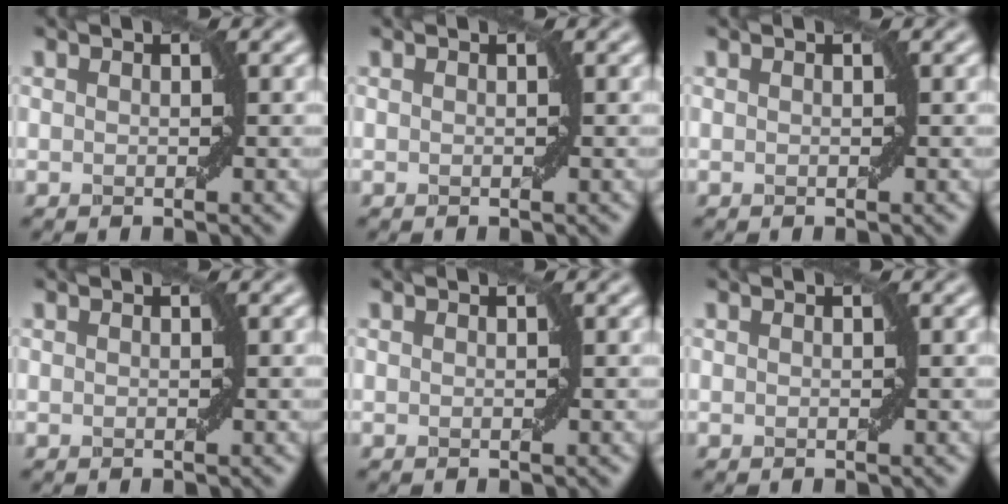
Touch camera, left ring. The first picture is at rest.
{"total": 0.0}
{"total": 0.0}
{"total": 0.0}
{"total": 0.0}
{"total": 0.0}